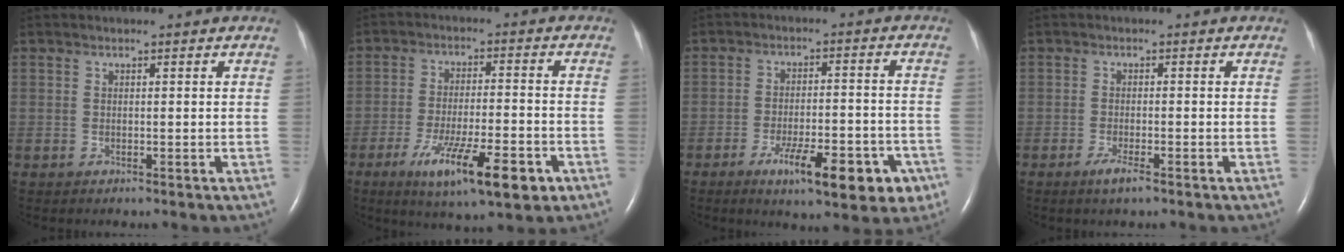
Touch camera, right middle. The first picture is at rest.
{"total": 12.8, "force": [-6.4, 2.3, 10.8], "torque": [-0.180, -0.022, -0.094]}
{"total": 12.1, "force": [-6.4, 3.3, 9.7], "torque": [-0.129, 0.000, -0.085]}
{"total": 2.4, "force": [-1.5, 0.2, 1.8], "torque": [-0.040, -0.004, -0.028]}